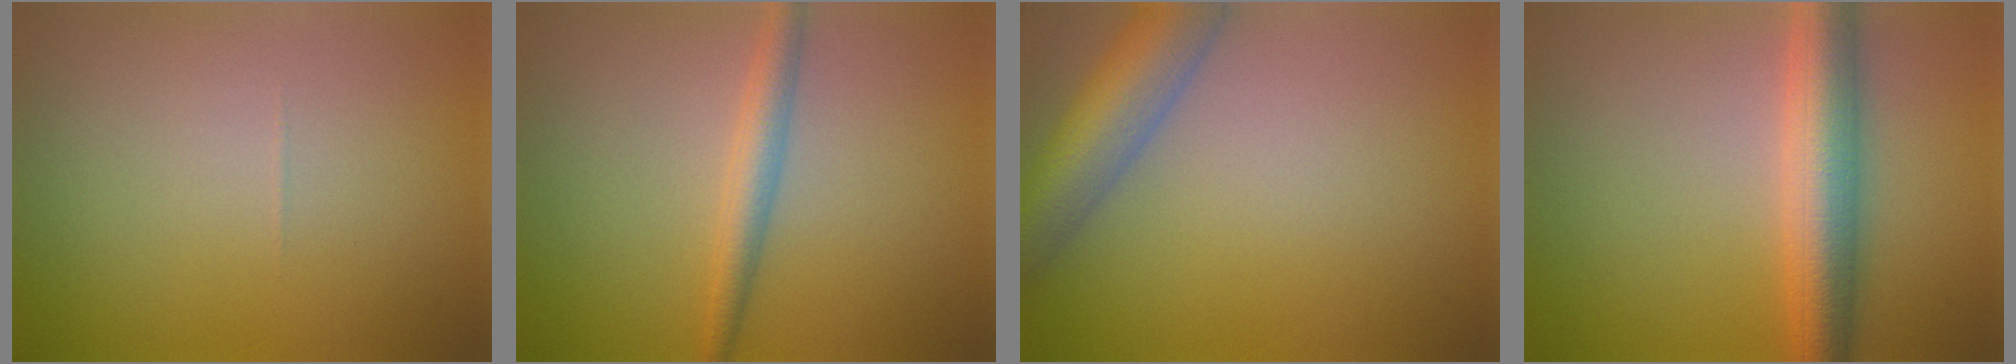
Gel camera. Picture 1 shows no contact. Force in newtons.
{"total": 2.7, "press": 2.7, "slide": 0.0}
{"total": 6.8, "press": 6.8, "slide": 0.4}
{"total": 6.5, "press": 6.5, "slide": 0.0}